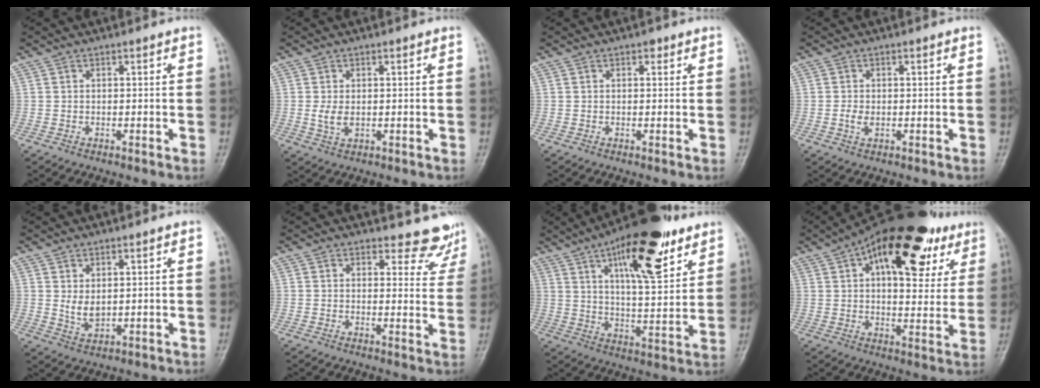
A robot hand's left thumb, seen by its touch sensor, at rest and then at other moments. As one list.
[{"total": 2.9, "force": [0.0, 1.7, 2.3], "torque": [-0.048, -0.003, 0.003]}, {"total": 1.1, "force": [0.6, 0.7, 0.6], "torque": [0.001, -0.001, 0.005]}, {"total": 1.7, "force": [-0.3, 1.1, 1.4], "torque": [-0.030, 0.002, -0.005]}, {"total": 3.4, "force": [0.9, 1.9, 2.7], "torque": [-0.043, -0.014, 0.025]}, {"total": 6.6, "force": [6.2, 2.4, 0.0], "torque": [0.034, -0.051, 0.057]}, {"total": 20.0, "force": [10.8, 7.0, 15.4], "torque": [-0.203, -0.042, 0.168]}, {"total": 24.0, "force": [11.2, 11.7, 17.7], "torque": [-0.226, 0.003, 0.162]}]